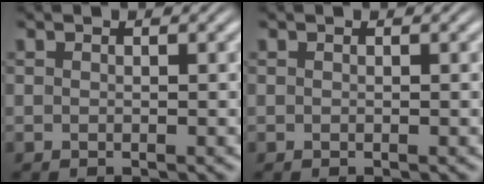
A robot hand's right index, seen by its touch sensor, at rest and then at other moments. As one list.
[{"total": 0.0}]